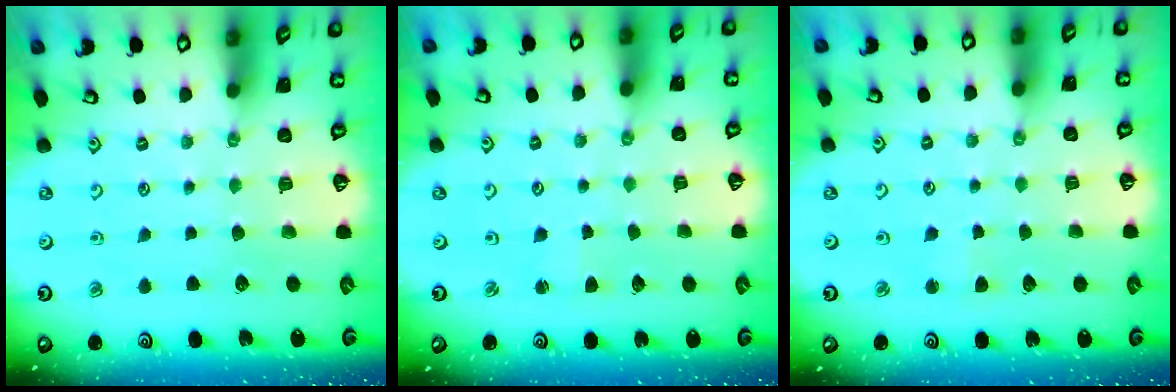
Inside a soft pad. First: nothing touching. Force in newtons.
{"total": 2.2, "press": 2.2, "slide": 0.3}
{"total": 2.4, "press": 2.4, "slide": 0.5}